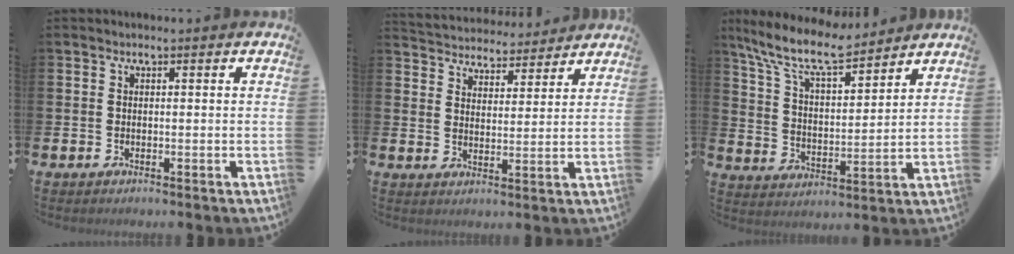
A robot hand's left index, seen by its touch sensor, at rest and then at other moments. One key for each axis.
{"total": 4.4, "fx": 4.2, "fy": 1.0, "fz": -0.5, "tx": -0.009, "ty": -0.035, "tz": 0.073}
{"total": 9.9, "fx": 8.7, "fy": 2.2, "fz": 4.3, "tx": -0.121, "ty": -0.042, "tz": 0.155}